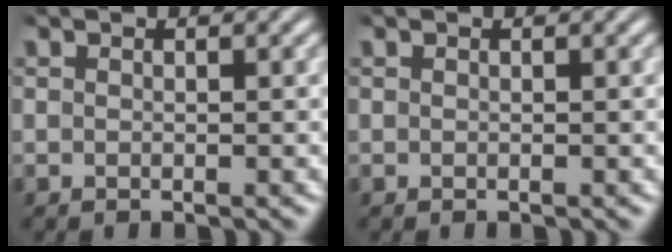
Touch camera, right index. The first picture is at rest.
{"total": 0.0}